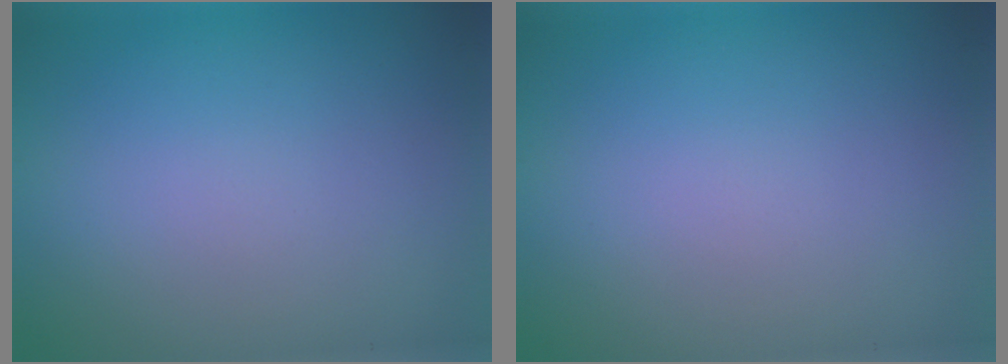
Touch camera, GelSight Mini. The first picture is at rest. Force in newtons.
{"total": 0.0}